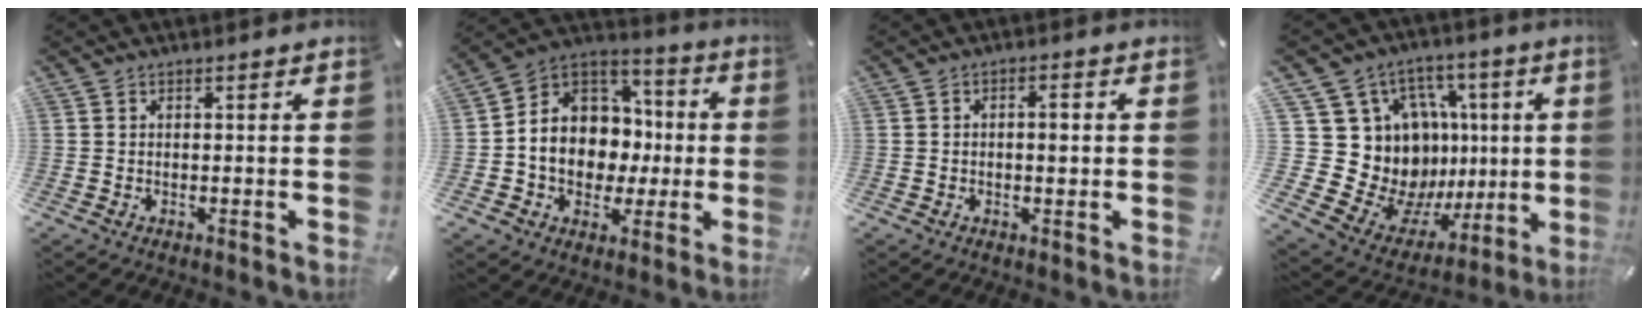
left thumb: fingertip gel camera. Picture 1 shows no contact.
{"total": 12.5, "force": [-1.4, 11.2, 5.5], "torque": [-0.118, -0.007, -0.020]}
{"total": 3.1, "force": [0.1, 1.5, 2.7], "torque": [-0.038, -0.002, -0.003]}
{"total": 22.8, "force": [2.0, 19.2, 12.1], "torque": [-0.185, -0.057, 0.101]}